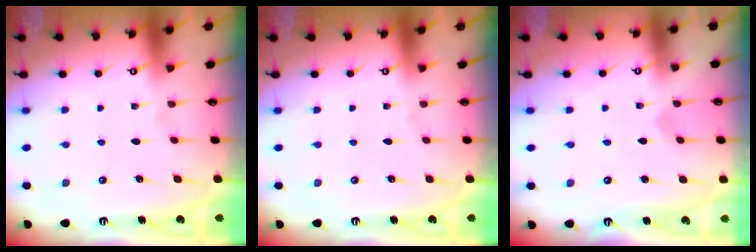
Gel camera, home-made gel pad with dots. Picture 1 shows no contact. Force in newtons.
{"total": 0.0}
{"total": 0.0}